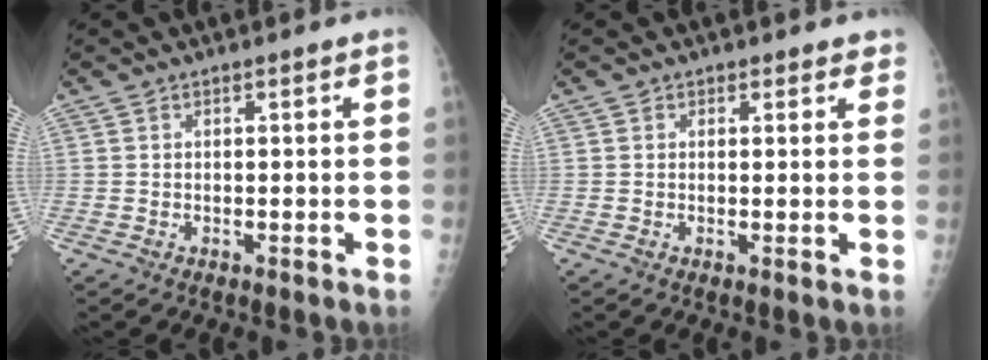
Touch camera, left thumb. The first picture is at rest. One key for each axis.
{"total": 1.7, "fx": 1.2, "fy": 1.2, "fz": 0.2, "tx": 0.022, "ty": -0.004, "tz": 0.007}